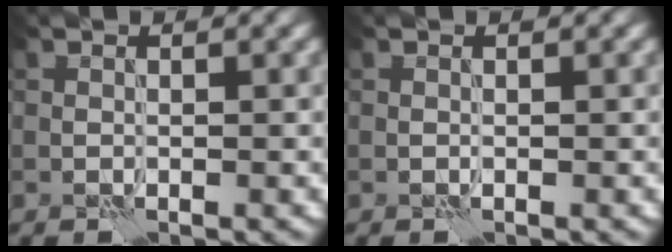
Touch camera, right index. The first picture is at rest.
{"total": 0.0}